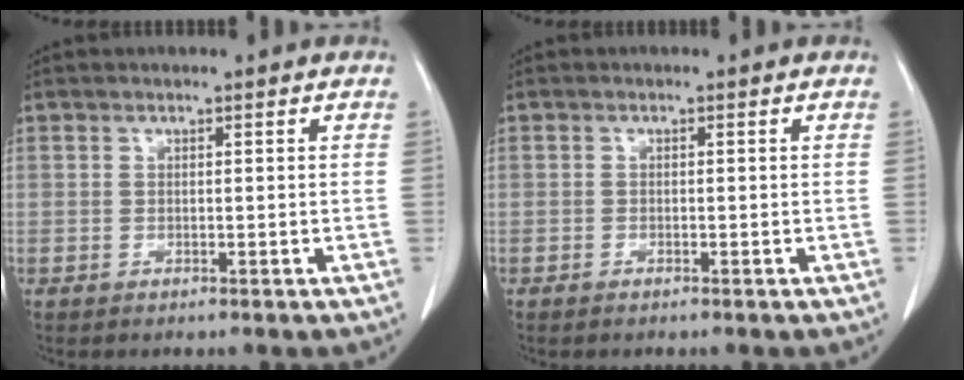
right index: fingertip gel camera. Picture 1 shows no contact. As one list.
[{"total": 1.0, "force": [-0.6, 0.5, 0.6], "torque": [-0.013, 0.000, -0.009]}]